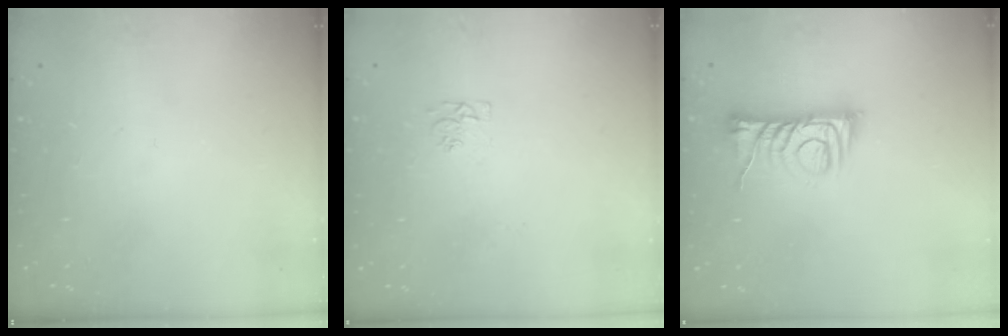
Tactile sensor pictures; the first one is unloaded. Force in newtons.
{"total": 4.3, "press": 4.3, "slide": 0.8}
{"total": 9.6, "press": 9.6, "slide": 0.5}